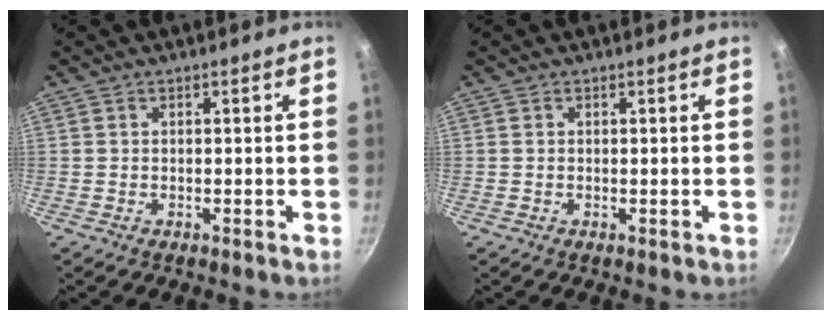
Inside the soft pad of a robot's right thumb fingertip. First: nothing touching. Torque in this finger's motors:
{"motor_torque": [-0.39, -0.45, 0.38, 0.02, 0.06]}